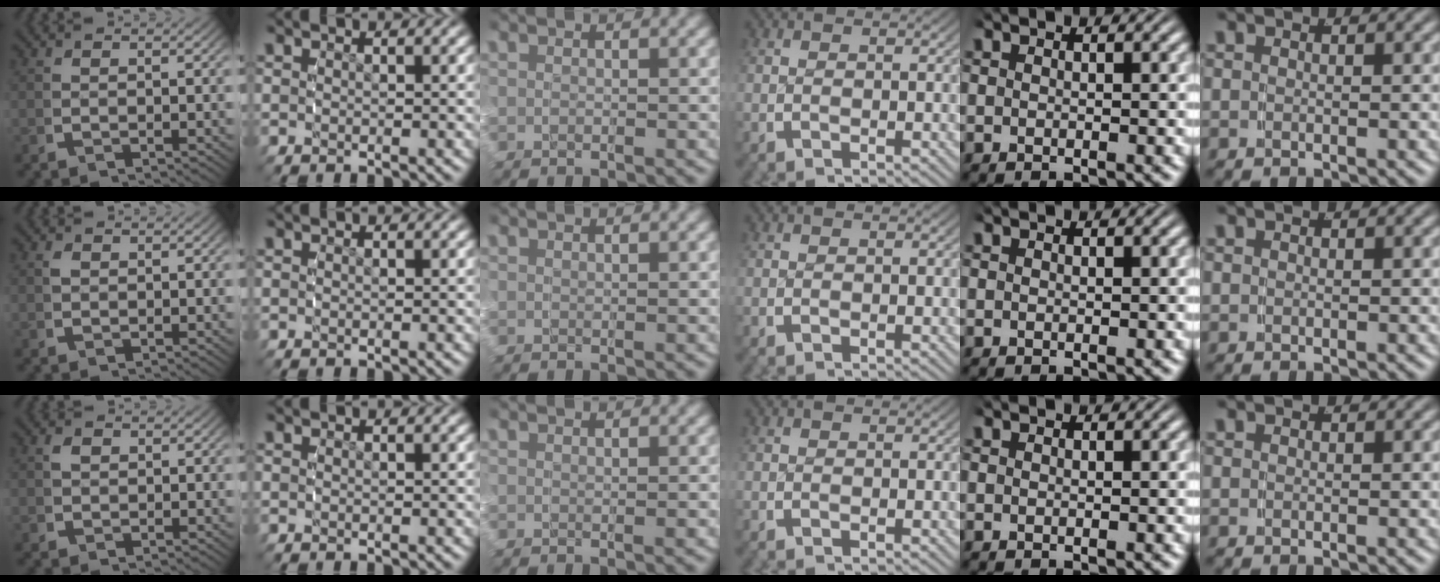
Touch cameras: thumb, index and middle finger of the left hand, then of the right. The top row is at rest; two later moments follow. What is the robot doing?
{"motion": "grasp_and_lifting", "object": "ribbon"}